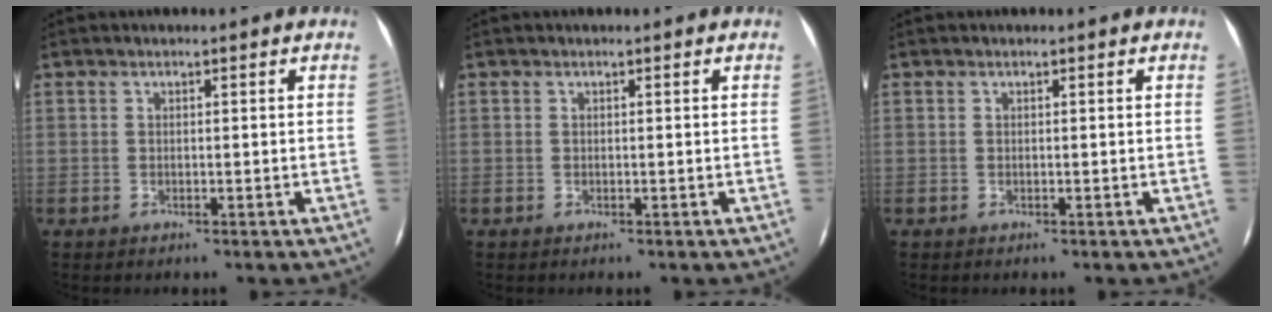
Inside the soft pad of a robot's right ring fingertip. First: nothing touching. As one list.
[{"total": 0.0}, {"total": 0.0}]